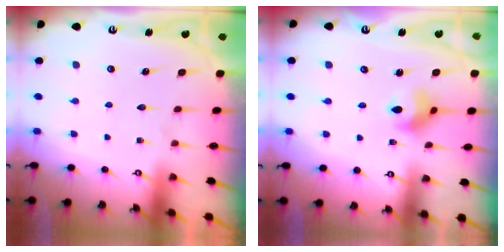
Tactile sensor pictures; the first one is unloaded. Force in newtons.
{"total": 7.2, "press": 7.2, "slide": 0.5}